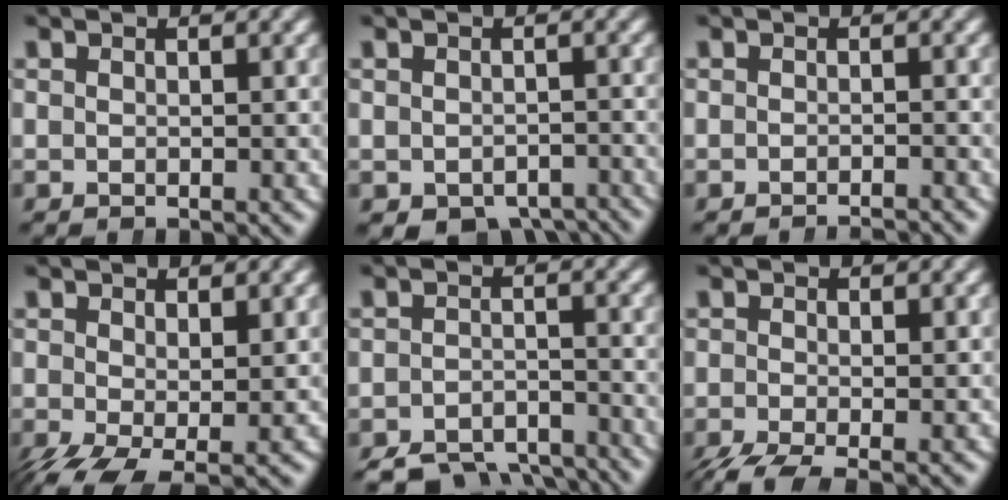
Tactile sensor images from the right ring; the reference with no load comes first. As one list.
[{"total": 5.8, "force": [-4.8, 2.8, 1.7], "torque": [-0.010, -0.022, -0.068]}, {"total": 1.7, "force": [-1.7, -0.1, 0.0], "torque": [0.001, -0.002, -0.031]}, {"total": 3.8, "force": [-1.9, 1.7, 2.8], "torque": [-0.042, -0.024, -0.018]}, {"total": 6.9, "force": [-6.3, 2.1, 1.6], "torque": [-0.008, -0.020, -0.106]}, {"total": 4.8, "force": [-3.2, 2.4, 2.7], "torque": [-0.057, -0.029, -0.040]}]